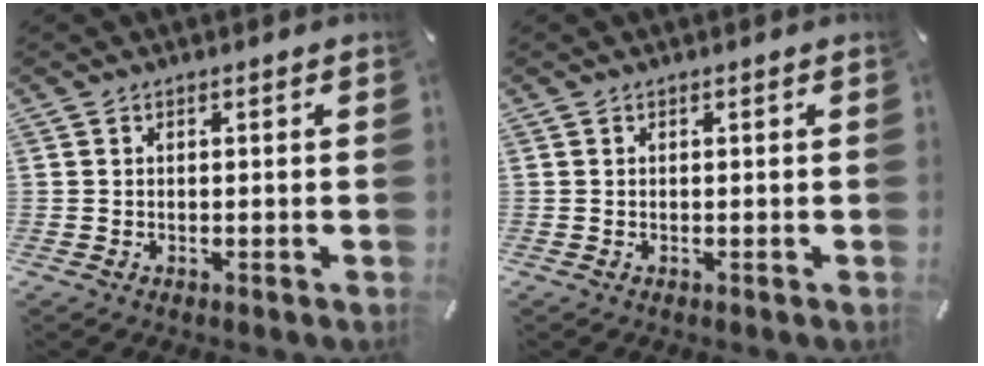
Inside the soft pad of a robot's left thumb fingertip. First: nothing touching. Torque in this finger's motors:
{"motor_torque": [0.00, 0.00, 0.00, 0.00, 0.00]}